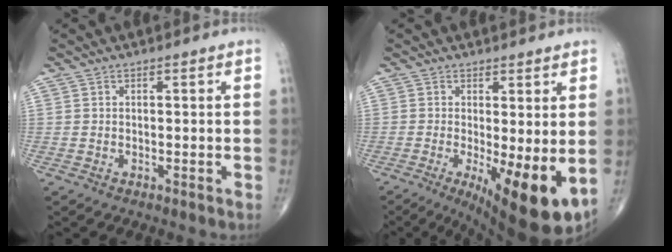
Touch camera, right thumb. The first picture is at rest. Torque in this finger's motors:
{"motor_torque": [1.92, 2.03, 0.54, -0.61, 0.37]}